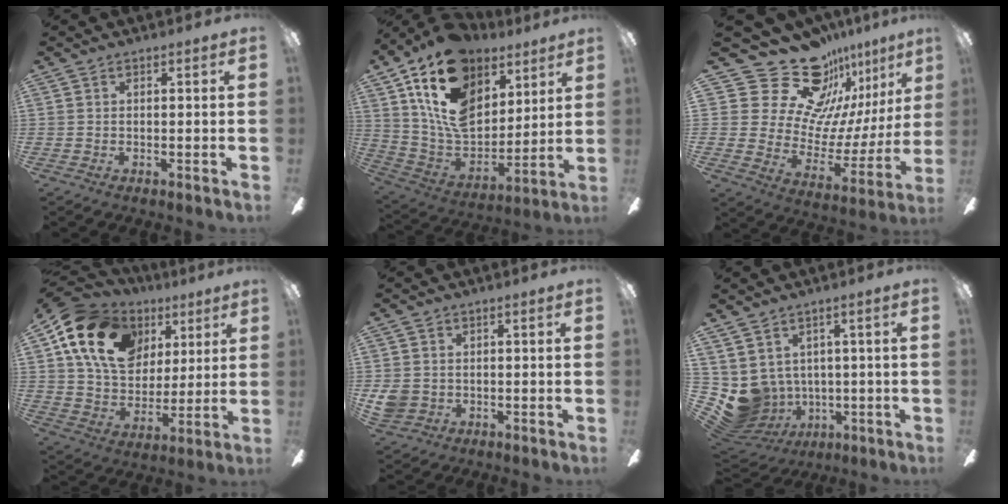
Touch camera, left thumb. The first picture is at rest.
{"total": 21.2, "force": [11.6, 13.5, 11.5], "torque": [-0.222, -0.061, 0.213]}
{"total": 24.7, "force": [19.2, 12.8, 8.9], "torque": [-0.148, -0.139, 0.367]}
{"total": 19.9, "force": [8.8, 14.4, 10.6], "torque": [-0.203, -0.009, 0.165]}
{"total": 4.3, "force": [0.1, 4.1, 1.6], "torque": [-0.030, 0.006, 0.005]}
{"total": 8.0, "force": [0.3, 7.8, 2.0], "torque": [-0.098, -0.019, 0.018]}